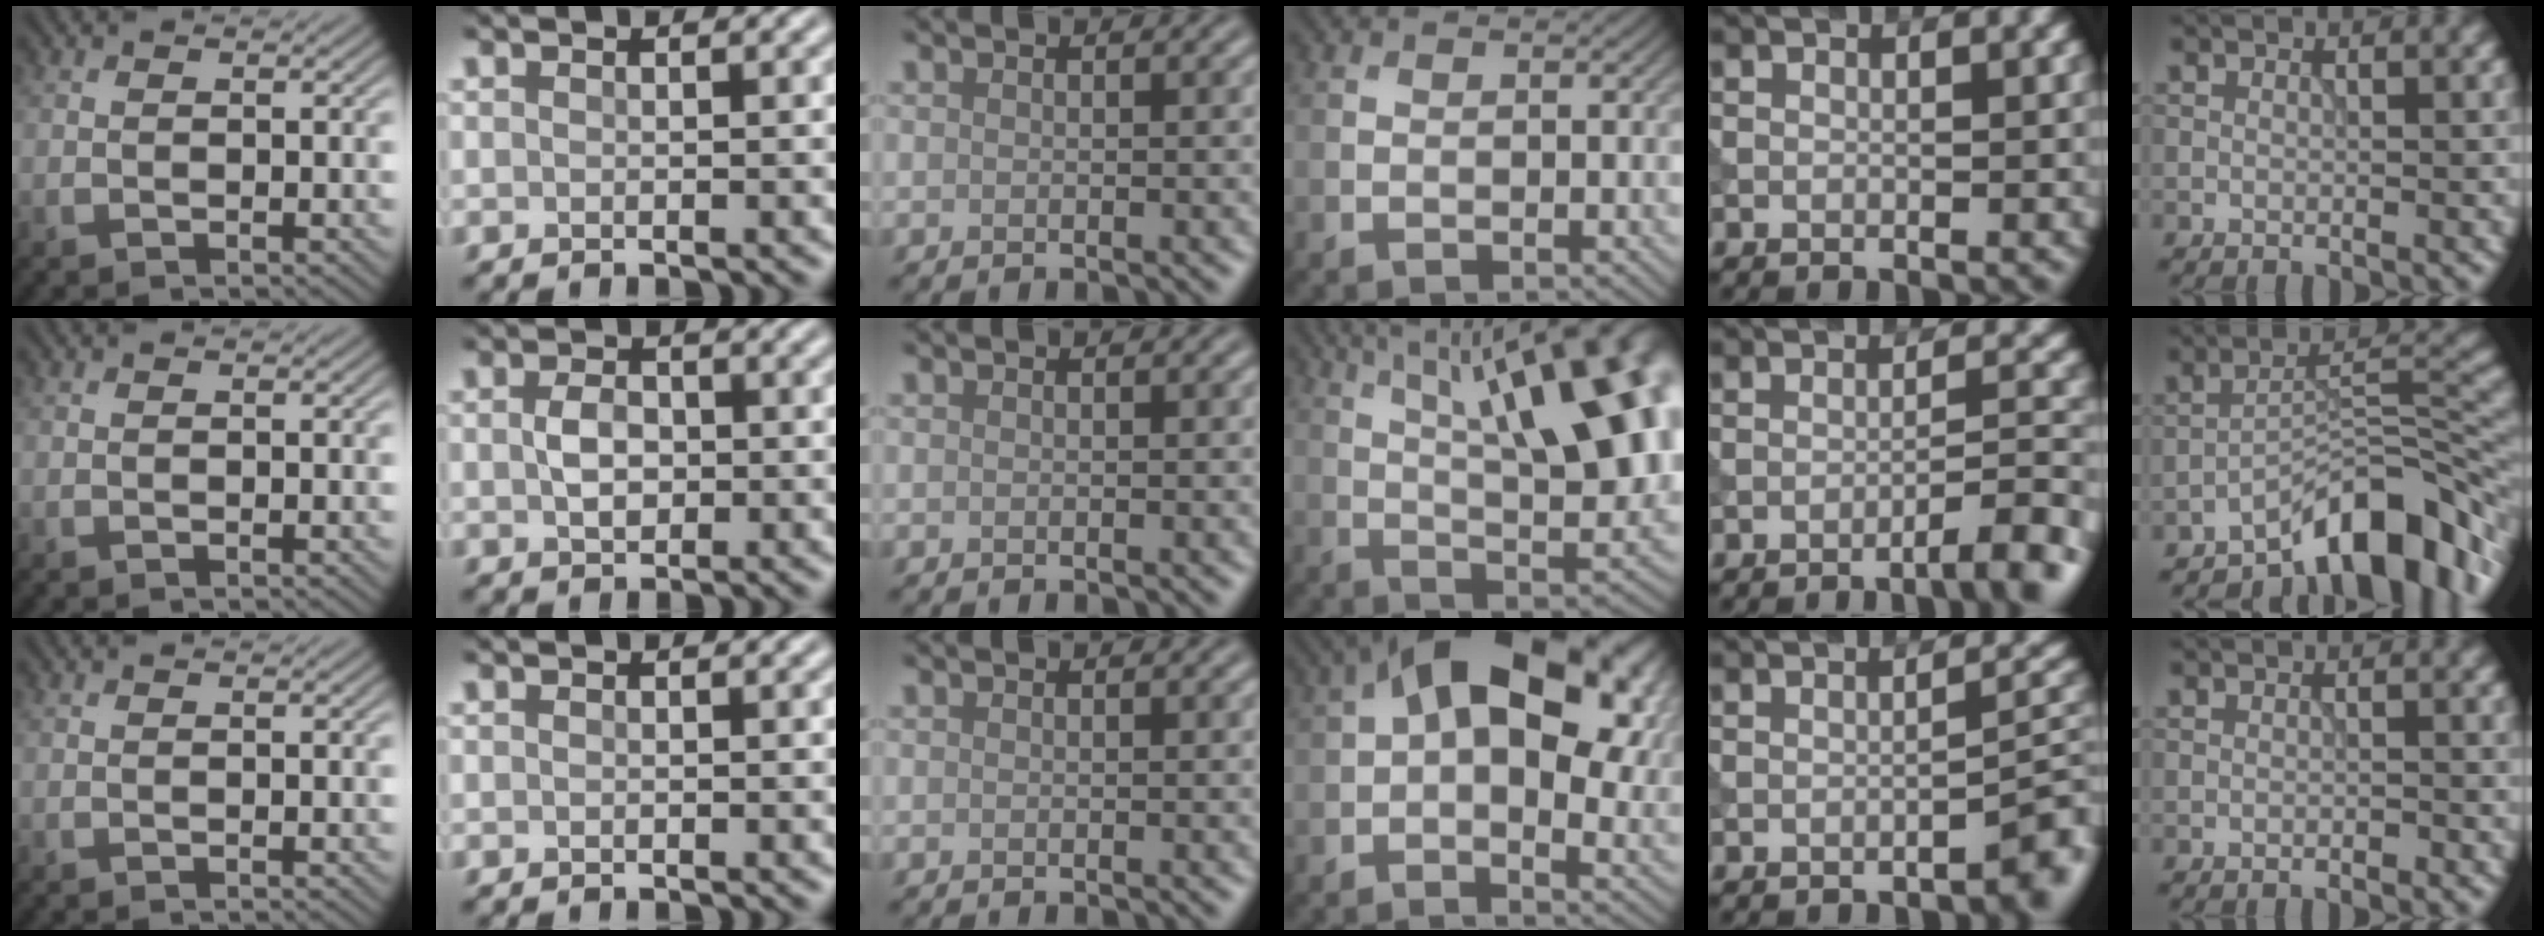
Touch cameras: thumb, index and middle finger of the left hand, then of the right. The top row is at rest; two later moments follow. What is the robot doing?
{"motion": "dispense", "object": "syringe"}